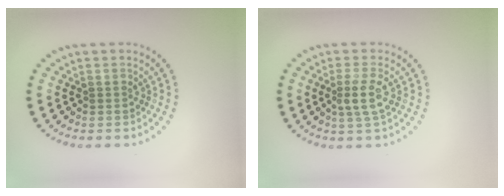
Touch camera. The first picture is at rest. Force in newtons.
{"total": 2.5, "press": 2.2, "slide": 1.2}